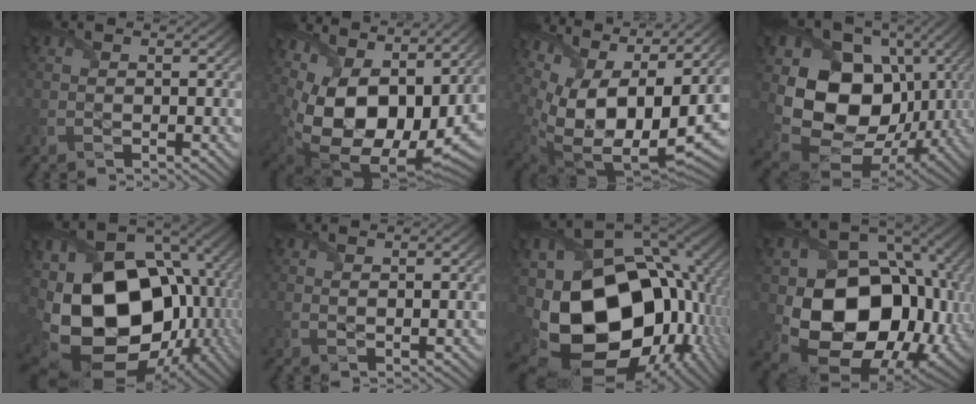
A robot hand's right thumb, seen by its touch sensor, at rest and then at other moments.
{"total": 17.4, "force": [4.0, 10.6, 13.2], "torque": [-0.256, -0.028, 0.101]}
{"total": 16.5, "force": [4.9, 8.8, 13.1], "torque": [-0.251, -0.003, 0.117]}
{"total": 15.8, "force": [1.0, 13.0, 9.0], "torque": [-0.181, -0.032, 0.024]}
{"total": 22.1, "force": [-3.3, 15.4, 15.5], "torque": [-0.337, -0.045, -0.027]}
{"total": 2.1, "force": [1.2, 0.7, 1.6], "torque": [-0.031, -0.003, 0.026]}
{"total": 21.9, "force": [-3.7, 16.0, 14.6], "torque": [-0.323, -0.053, -0.021]}
{"total": 17.8, "force": [-1.3, 13.7, 11.3], "torque": [-0.198, -0.060, 0.011]}